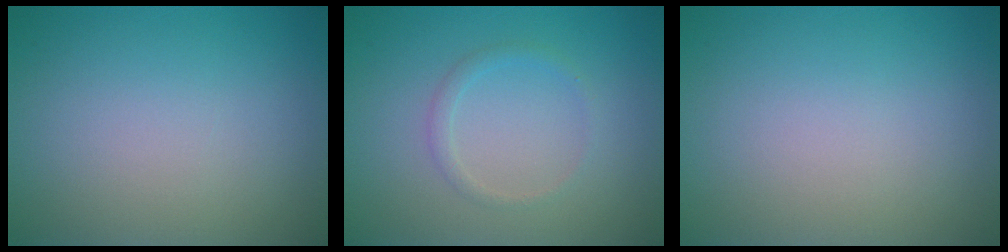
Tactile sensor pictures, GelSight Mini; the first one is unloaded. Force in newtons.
{"total": 1.1, "press": 1.1, "slide": 0.0}
{"total": 0.0}